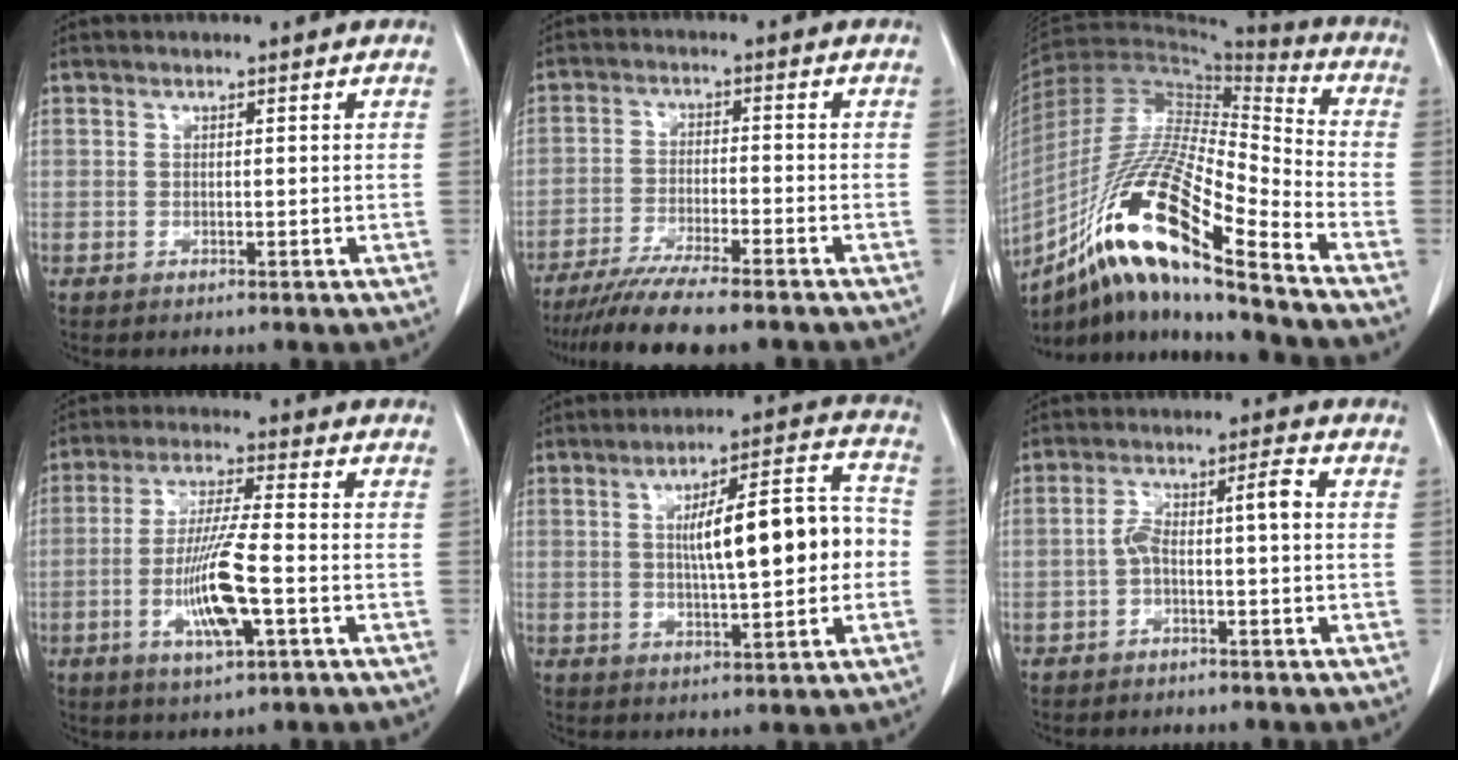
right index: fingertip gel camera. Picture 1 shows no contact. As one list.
[{"total": 11.5, "force": [-9.8, 0.4, 6.1], "torque": [-0.088, -0.027, -0.155]}, {"total": 20.0, "force": [-12.3, 1.5, 15.8], "torque": [-0.320, -0.022, -0.222]}, {"total": 10.4, "force": [-2.9, 1.0, 9.9], "torque": [-0.194, -0.010, -0.054]}, {"total": 13.2, "force": [0.0, 2.7, 12.9], "torque": [-0.193, 0.031, 0.003]}, {"total": 5.1, "force": [-0.7, 0.9, 5.0], "torque": [-0.096, 0.030, -0.010]}]